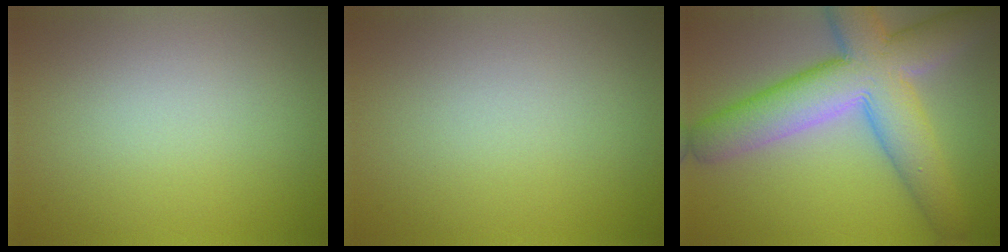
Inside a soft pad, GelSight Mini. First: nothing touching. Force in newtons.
{"total": 0.0}
{"total": 10.3, "press": 10.3, "slide": 0.5}